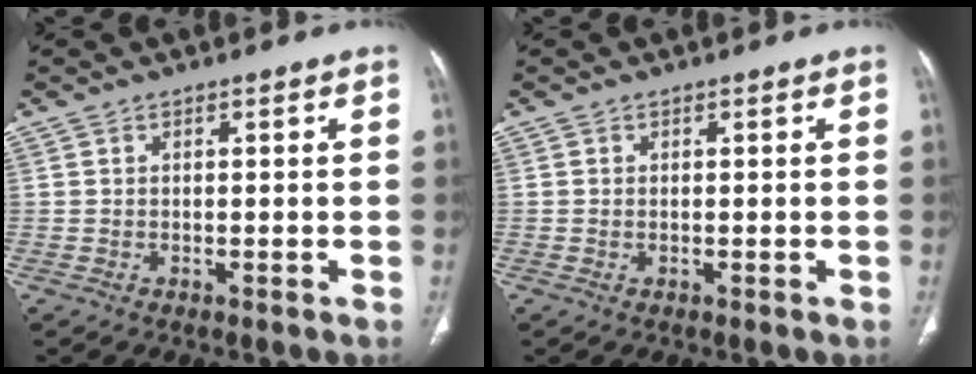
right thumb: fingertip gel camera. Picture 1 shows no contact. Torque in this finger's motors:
{"motor_torque": [0.07, 1.40, -0.22, -0.01, -0.01]}